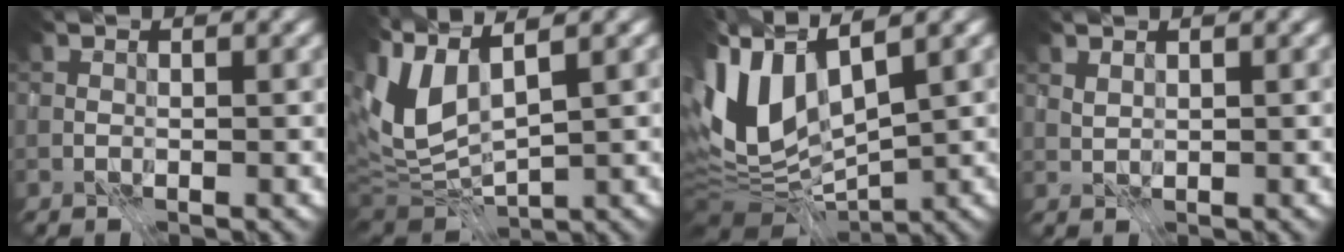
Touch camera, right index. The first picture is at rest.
{"total": 7.6, "force": [2.2, 3.0, 6.7], "torque": [-0.167, 0.006, 0.038]}
{"total": 10.2, "force": [0.3, 5.1, 8.9], "torque": [-0.193, 0.001, 0.001]}
{"total": 0.8, "force": [0.7, 0.2, 0.4], "torque": [-0.012, 0.000, 0.017]}